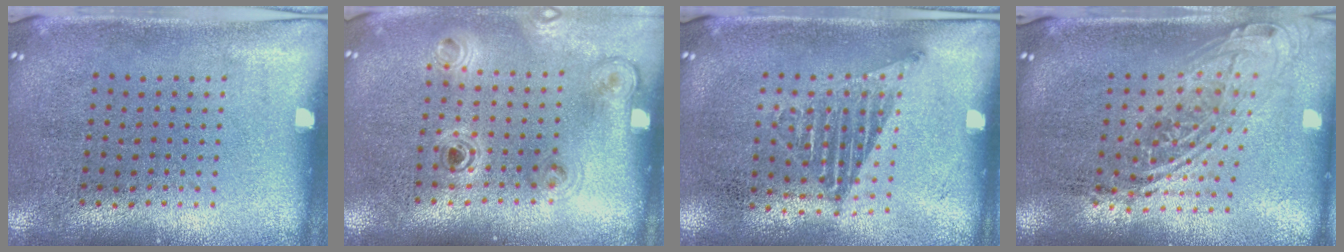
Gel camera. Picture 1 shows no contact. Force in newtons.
{"total": 1.1, "press": 1.1, "slide": 0.2}
{"total": 1.2, "press": 1.0, "slide": 0.6}
{"total": 1.9, "press": 1.5, "slide": 1.2}